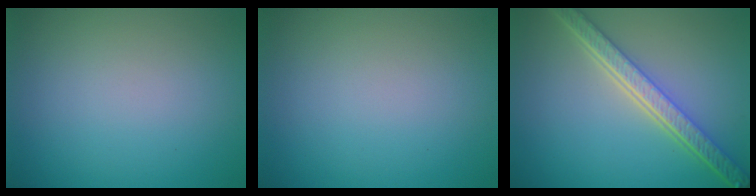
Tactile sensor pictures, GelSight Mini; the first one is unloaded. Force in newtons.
{"total": 0.0}
{"total": 6.0, "press": 4.6, "slide": 3.9}